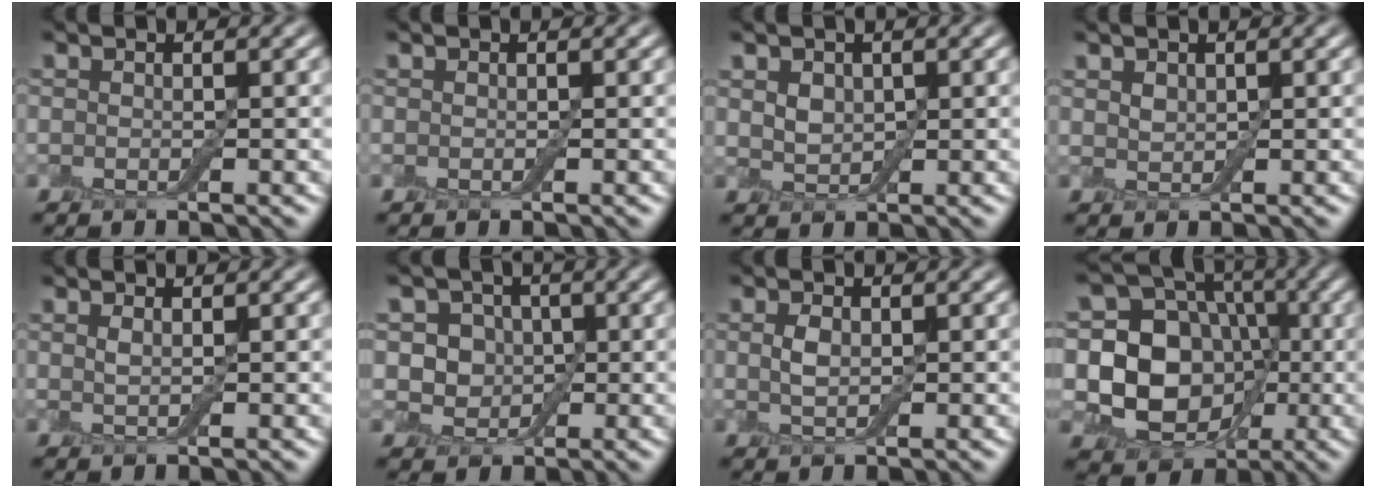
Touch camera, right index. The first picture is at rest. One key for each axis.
{"total": 0.0}
{"total": 1.8, "fx": 0.7, "fy": 1.3, "fz": 1.0, "tx": -0.023, "ty": 0.001, "tz": 0.014}
{"total": 0.9, "fx": 0.7, "fy": 0.5, "fz": 0.4, "tx": -0.010, "ty": 0.001, "tz": 0.015}
{"total": 0.8, "fx": 0.5, "fy": 0.0, "fz": 0.5, "tx": -0.016, "ty": 0.000, "tz": 0.011}
{"total": 3.3, "fx": 0.5, "fy": 2.9, "fz": 1.5, "tx": -0.016, "ty": 0.002, "tz": -0.009}
{"total": 1.3, "fx": 0.4, "fy": 0.7, "fz": 1.1, "tx": -0.029, "ty": 0.002, "tz": 0.009}
{"total": 10.7, "fx": -0.7, "fy": 9.0, "fz": 5.8, "tx": -0.091, "ty": 0.003, "tz": -0.036}